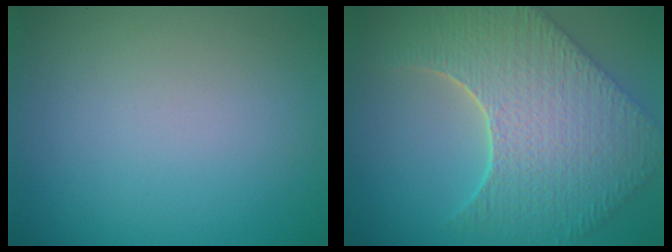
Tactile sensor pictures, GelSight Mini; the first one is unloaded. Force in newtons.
{"total": 9.7, "press": 7.0, "slide": 6.7}